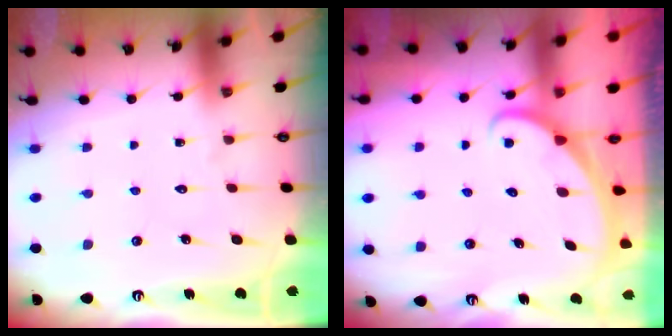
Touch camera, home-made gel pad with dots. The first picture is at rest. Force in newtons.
{"total": 1.8, "press": 1.8, "slide": 0.1}